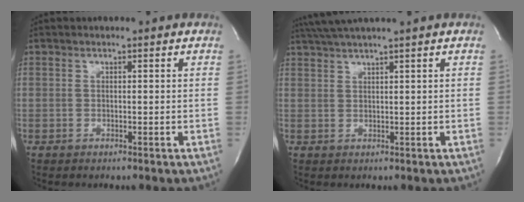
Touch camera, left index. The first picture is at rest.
{"total": 4.4, "force": [3.6, -1.4, 2.2], "torque": [-0.043, 0.015, 0.073]}